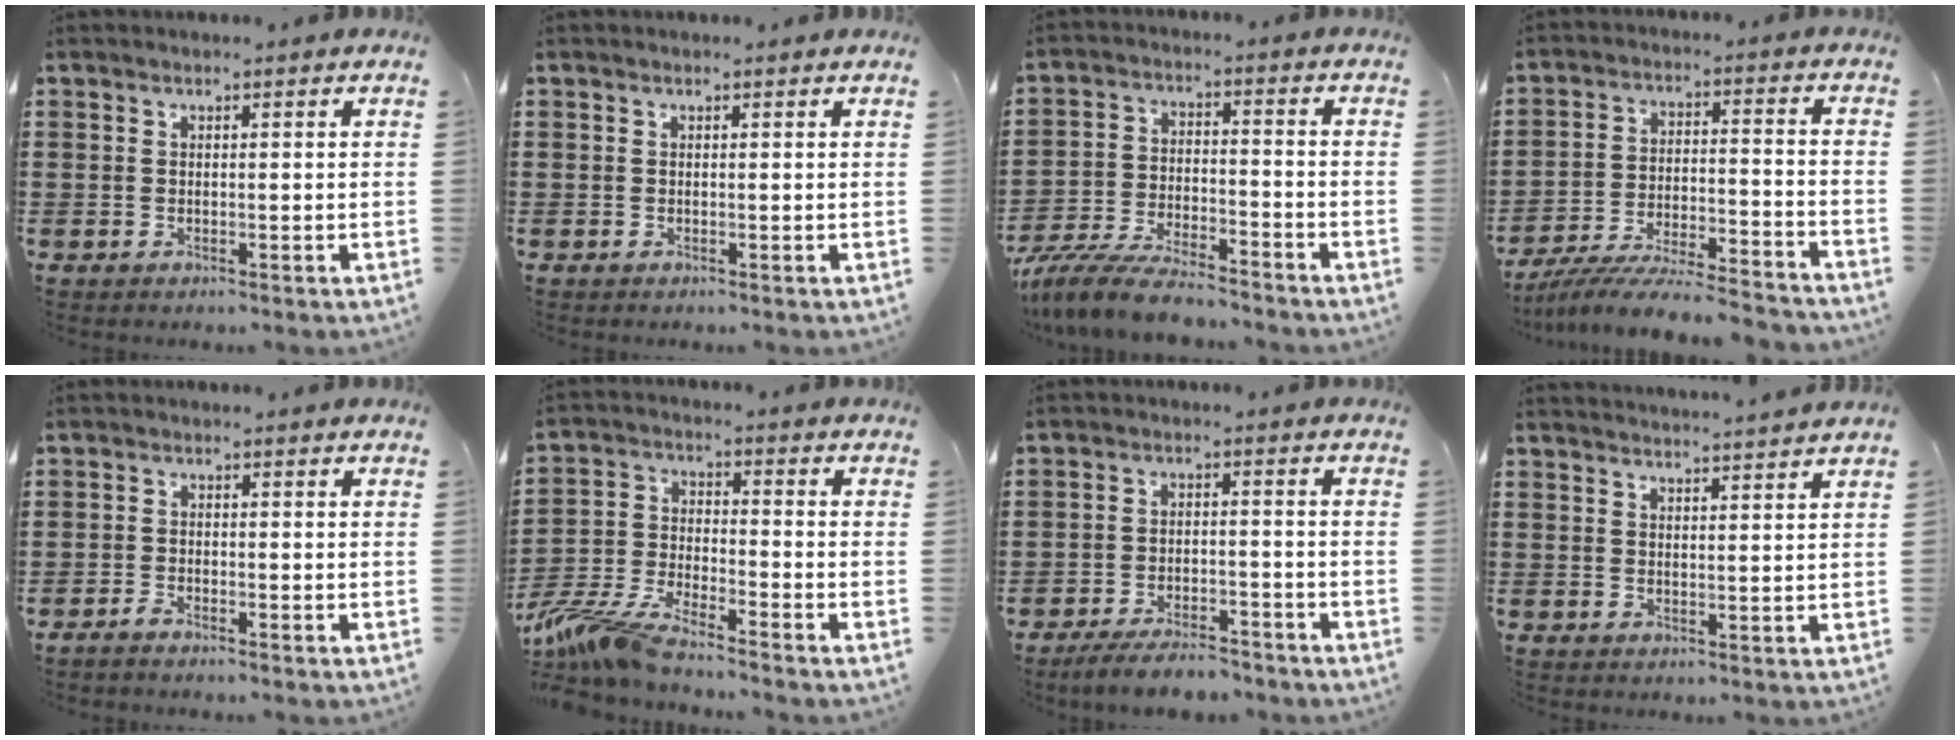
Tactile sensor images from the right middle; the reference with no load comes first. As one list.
[{"total": 0.0}, {"total": 8.0, "force": [-7.5, 1.1, 2.8], "torque": [-0.061, 0.007, -0.143]}, {"total": 8.3, "force": [-7.9, 0.3, 2.4], "torque": [-0.043, 0.006, -0.155]}, {"total": 1.2, "force": [-1.1, 0.1, 0.4], "torque": [-0.011, -0.001, -0.022]}, {"total": 7.9, "force": [-7.2, 0.2, 3.1], "torque": [-0.089, -0.012, -0.149]}, {"total": 4.8, "force": [-4.6, 0.7, 1.4], "torque": [-0.029, 0.000, -0.090]}, {"total": 2.6, "force": [2.5, -0.5, 0.0], "torque": [-0.005, -0.006, 0.048]}]